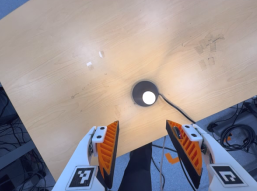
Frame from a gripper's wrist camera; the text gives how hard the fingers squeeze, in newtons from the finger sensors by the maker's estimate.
{"total": 0.0}